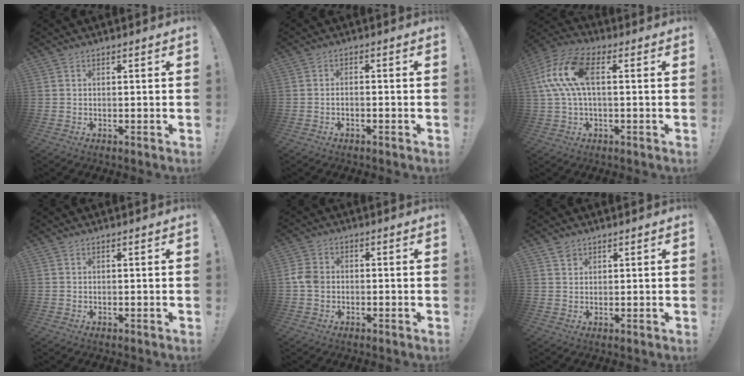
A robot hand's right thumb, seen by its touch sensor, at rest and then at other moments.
{"total": 1.8, "force": [-1.3, 0.1, 1.1], "torque": [-0.027, 0.008, -0.023]}
{"total": 13.9, "force": [2.2, 6.8, 11.9], "torque": [-0.249, 0.011, 0.042]}
{"total": 0.0}
{"total": 4.9, "force": [-1.3, 3.7, 3.0], "torque": [-0.071, 0.014, -0.022]}
{"total": 1.9, "force": [1.4, 1.3, 0.3], "torque": [0.001, -0.005, 0.027]}